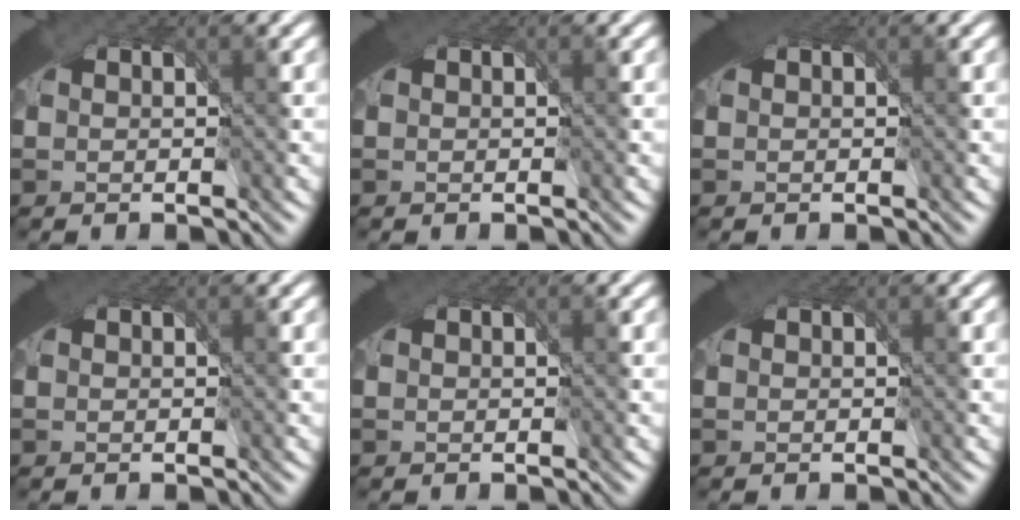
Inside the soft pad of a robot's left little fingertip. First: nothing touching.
{"total": 1.3, "force": [0.7, 0.8, 0.8], "torque": [-0.014, -0.001, 0.011]}
{"total": 2.4, "force": [1.0, 1.2, 1.7], "torque": [-0.033, -0.007, 0.018]}
{"total": 1.5, "force": [0.8, 0.9, 0.9], "torque": [-0.016, -0.003, 0.013]}
{"total": 0.9, "force": [0.5, 0.6, 0.5], "torque": [-0.009, -0.002, 0.007]}
{"total": 1.2, "force": [0.7, 0.8, 0.7], "torque": [-0.013, -0.003, 0.011]}